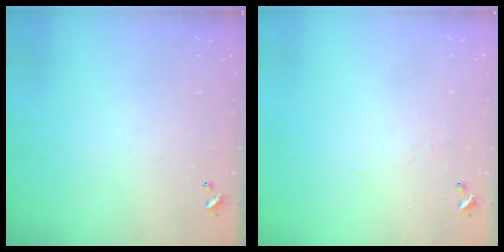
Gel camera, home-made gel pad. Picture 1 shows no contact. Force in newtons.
{"total": 0.8, "press": 0.7, "slide": 0.4}